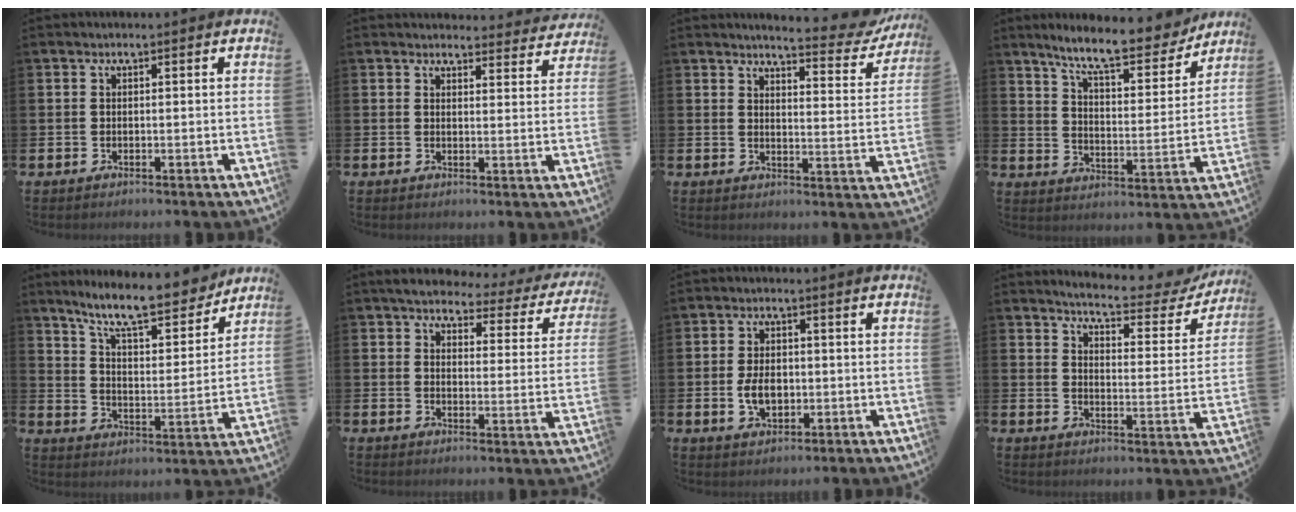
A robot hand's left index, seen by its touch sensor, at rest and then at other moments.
{"total": 3.5, "force": [3.4, 0.6, 0.0], "torque": [0.002, -0.024, 0.059]}
{"total": 4.8, "force": [4.6, 0.5, 1.4], "torque": [-0.025, -0.037, 0.072]}
{"total": 9.9, "force": [8.9, 1.8, 4.0], "torque": [-0.097, -0.051, 0.152]}
{"total": 11.0, "force": [9.9, 1.9, 4.5], "torque": [-0.110, -0.062, 0.172]}
{"total": 4.1, "force": [3.6, 1.7, 1.1], "torque": [-0.040, -0.028, 0.055]}
{"total": 4.2, "force": [-0.5, 2.7, 3.2], "torque": [-0.049, 0.003, -0.012]}
{"total": 5.3, "force": [5.0, 0.8, 1.6], "torque": [-0.041, -0.041, 0.077]}